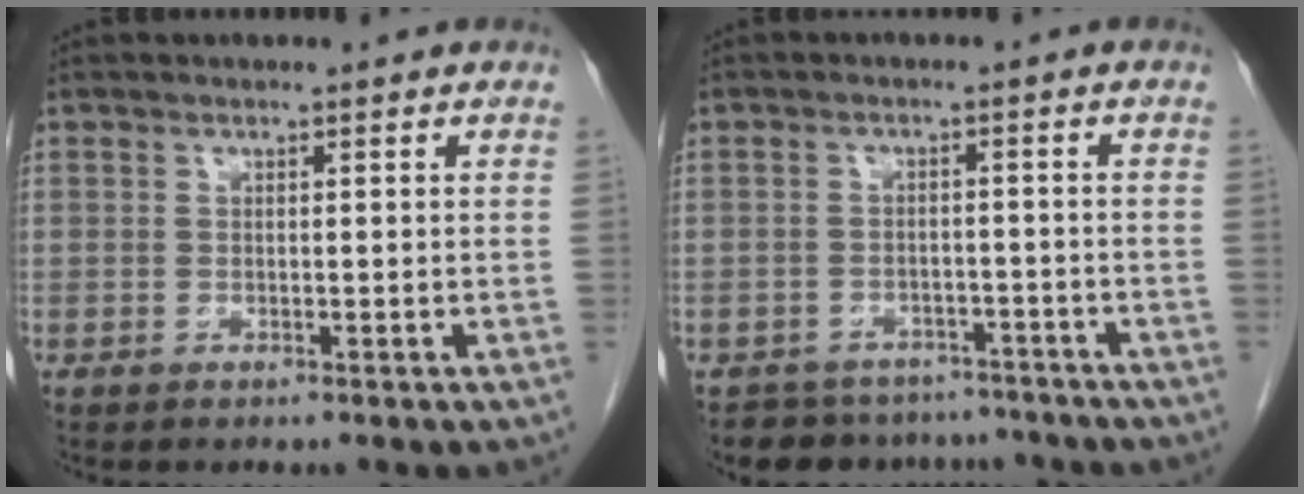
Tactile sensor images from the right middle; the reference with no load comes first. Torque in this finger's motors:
{"motor_torque": [0.10, -0.10, 0.00, 0.02]}